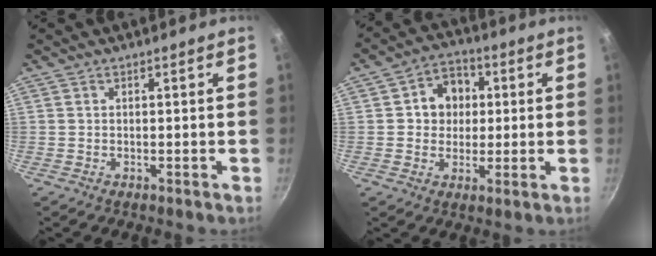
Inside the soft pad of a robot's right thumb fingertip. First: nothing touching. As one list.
[{"total": 8.7, "force": [1.6, 7.4, 4.3], "torque": [-0.029, 0.003, 0.013]}]